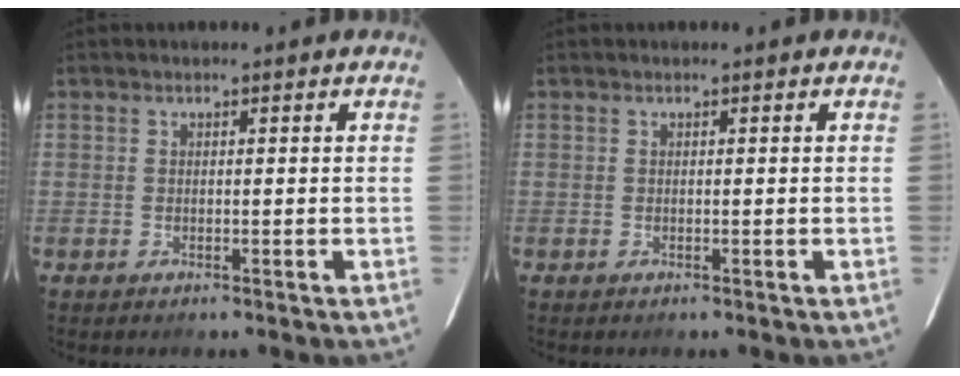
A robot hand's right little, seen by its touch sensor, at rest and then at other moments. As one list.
[{"total": 0.0}]